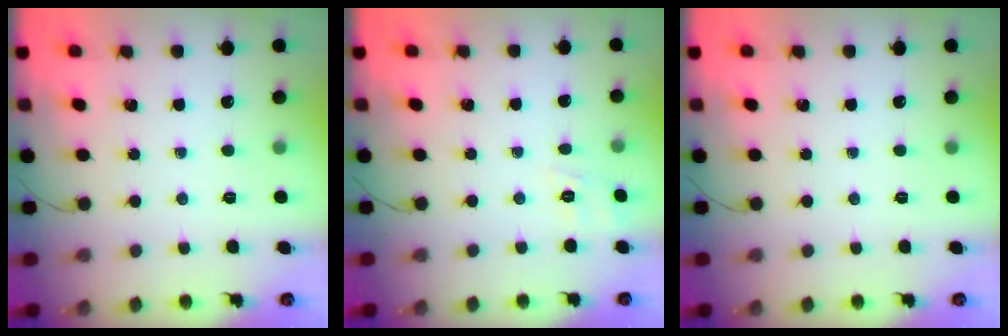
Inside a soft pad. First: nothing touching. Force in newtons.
{"total": 3.4, "press": 2.9, "slide": 1.7}
{"total": 0.0}